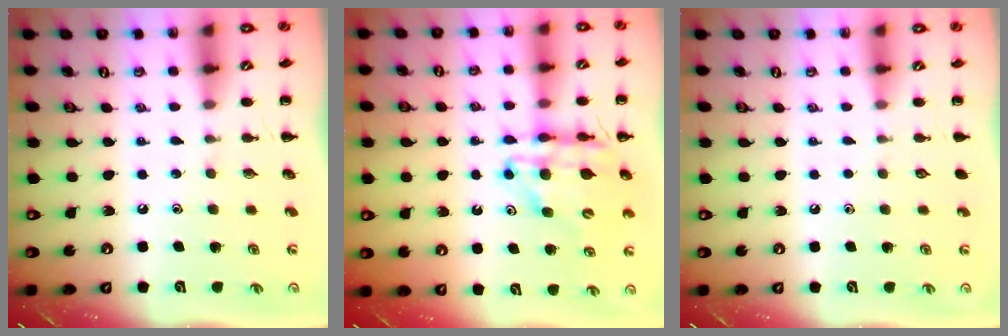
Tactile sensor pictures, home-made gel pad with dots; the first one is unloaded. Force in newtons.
{"total": 12.5, "press": 12.0, "slide": 3.6}
{"total": 0.0}